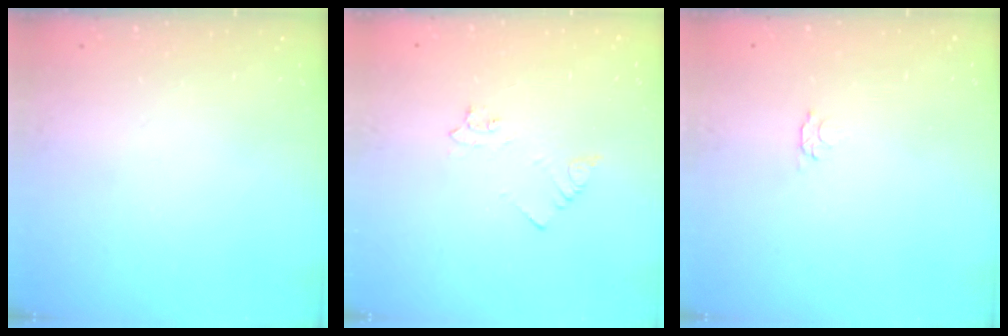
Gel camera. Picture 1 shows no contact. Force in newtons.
{"total": 3.3, "press": 3.2, "slide": 0.5}
{"total": 2.8, "press": 2.7, "slide": 0.5}